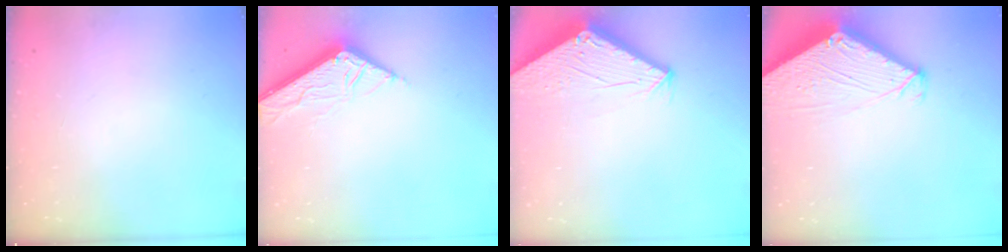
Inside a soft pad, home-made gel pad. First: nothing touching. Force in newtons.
{"total": 7.0, "press": 6.9, "slide": 0.4}
{"total": 2.8, "press": 2.8, "slide": 0.1}
{"total": 4.2, "press": 4.2, "slide": 0.4}